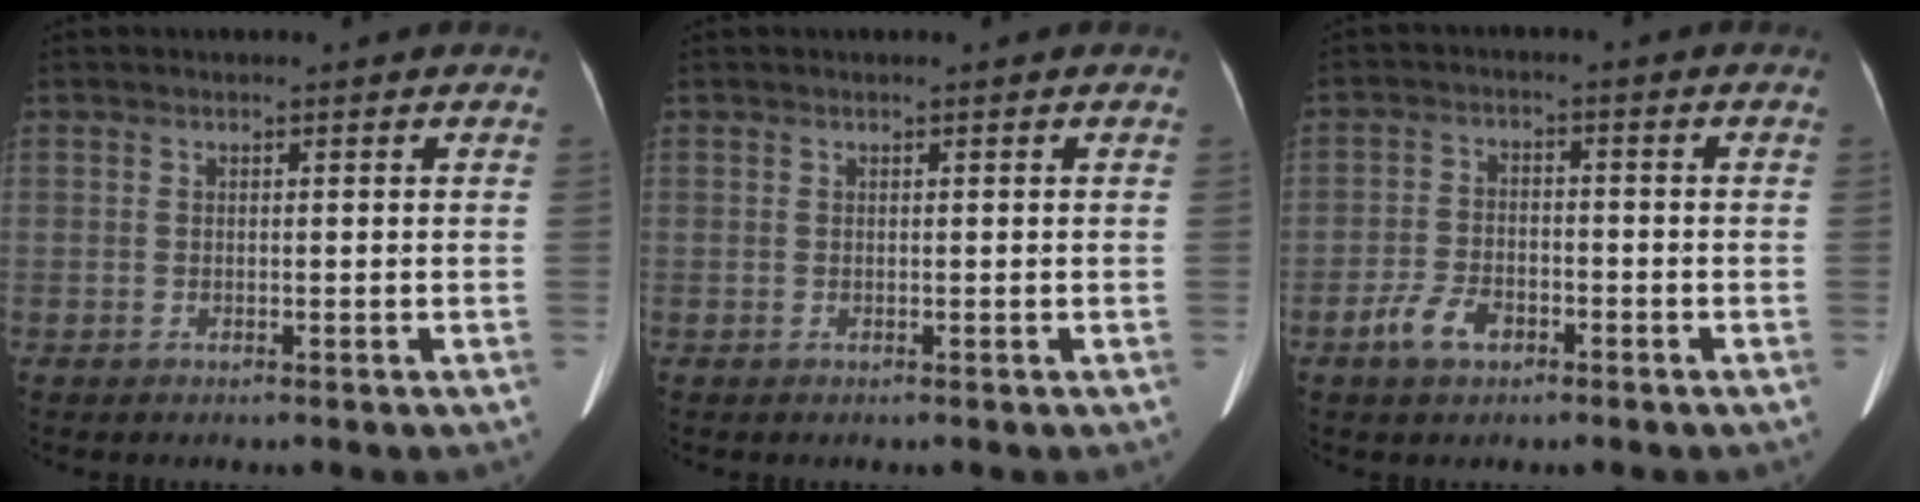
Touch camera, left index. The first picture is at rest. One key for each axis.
{"total": 0.0}
{"total": 5.4, "fx": -4.3, "fy": 2.5, "fz": 2.3, "tx": -0.052, "ty": 0.000, "tz": -0.077}